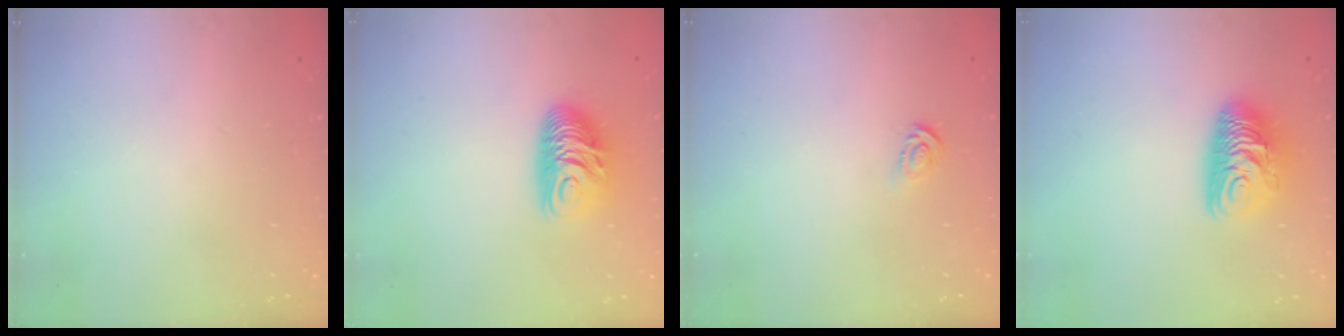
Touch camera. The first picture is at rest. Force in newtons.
{"total": 10.1, "press": 10.0, "slide": 1.1}
{"total": 3.1, "press": 3.1, "slide": 0.2}
{"total": 10.7, "press": 10.7, "slide": 1.0}